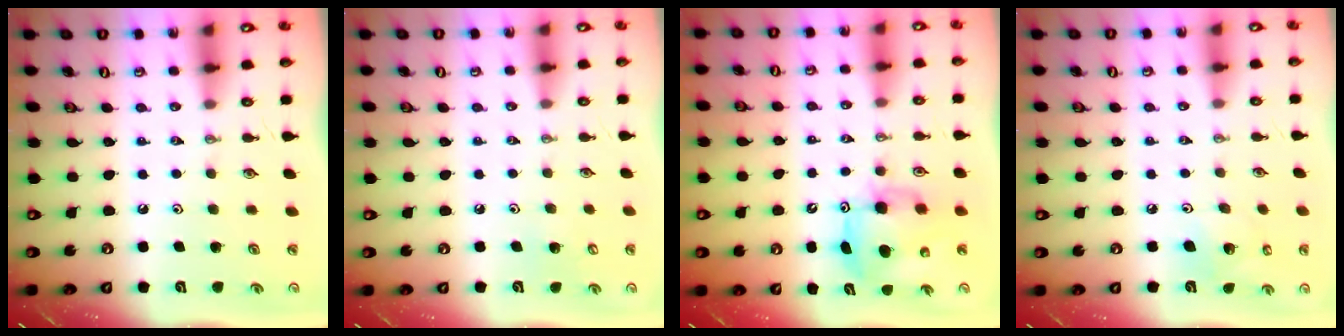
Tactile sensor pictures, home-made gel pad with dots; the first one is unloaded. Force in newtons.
{"total": 4.5, "press": 4.4, "slide": 0.4}
{"total": 8.1, "press": 8.0, "slide": 0.8}
{"total": 7.2, "press": 7.1, "slide": 1.1}